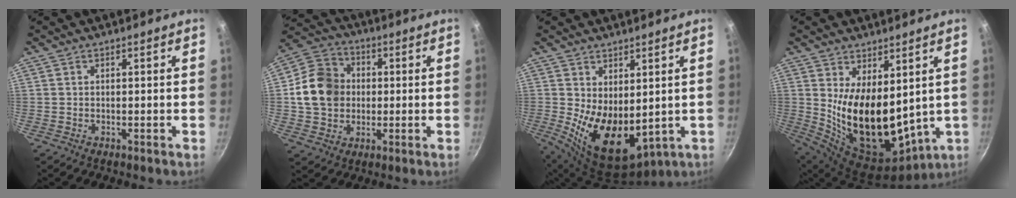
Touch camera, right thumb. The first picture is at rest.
{"total": 13.3, "force": [0.5, 11.2, 7.1], "torque": [-0.105, 0.019, -0.001]}
{"total": 12.3, "force": [0.9, 7.3, 9.9], "torque": [-0.138, -0.041, 0.040]}
{"total": 18.6, "force": [3.3, 10.2, 15.3], "torque": [-0.232, -0.055, 0.087]}